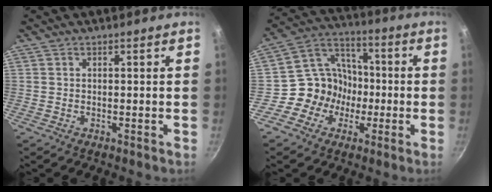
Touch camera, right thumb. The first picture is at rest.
{"total": 11.3, "force": [-3.0, 10.2, 3.8], "torque": [-0.011, 0.047, -0.070]}